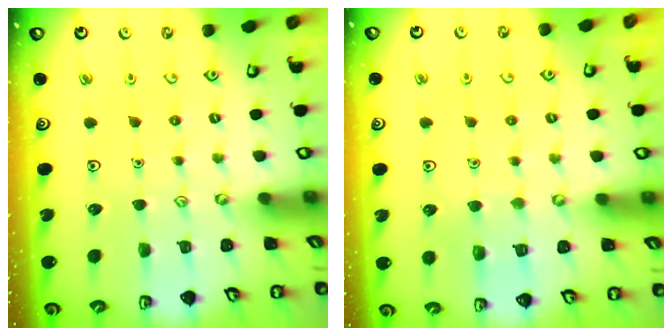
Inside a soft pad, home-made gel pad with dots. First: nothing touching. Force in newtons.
{"total": 4.7, "press": 4.6, "slide": 0.4}